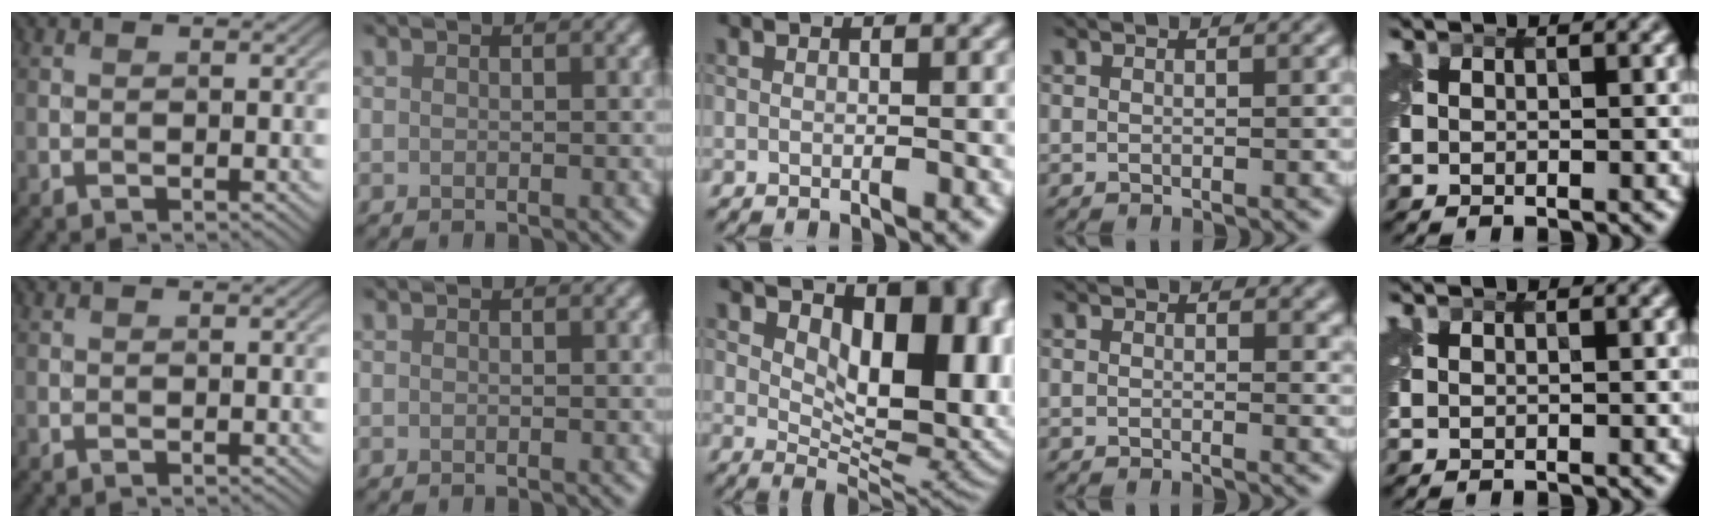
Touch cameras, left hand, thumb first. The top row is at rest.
{"middle": {"total": 11.5, "force": [3.2, 6.2, 9.2], "torque": [-0.119, -0.010, 0.056]}, "ring": {"total": 1.5, "force": [0.4, 0.9, 1.0], "torque": [-0.008, -0.003, 0.003]}}